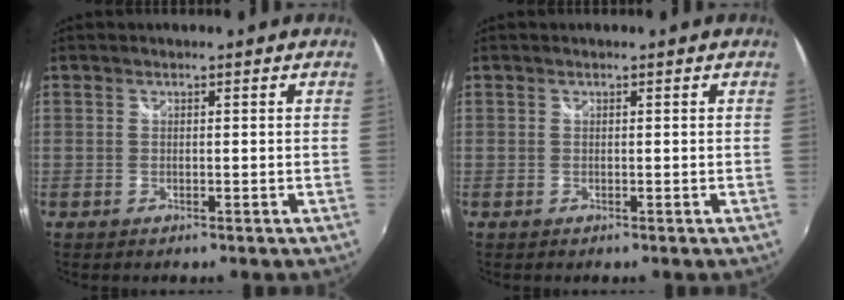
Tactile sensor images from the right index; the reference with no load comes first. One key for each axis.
{"total": 0.0}